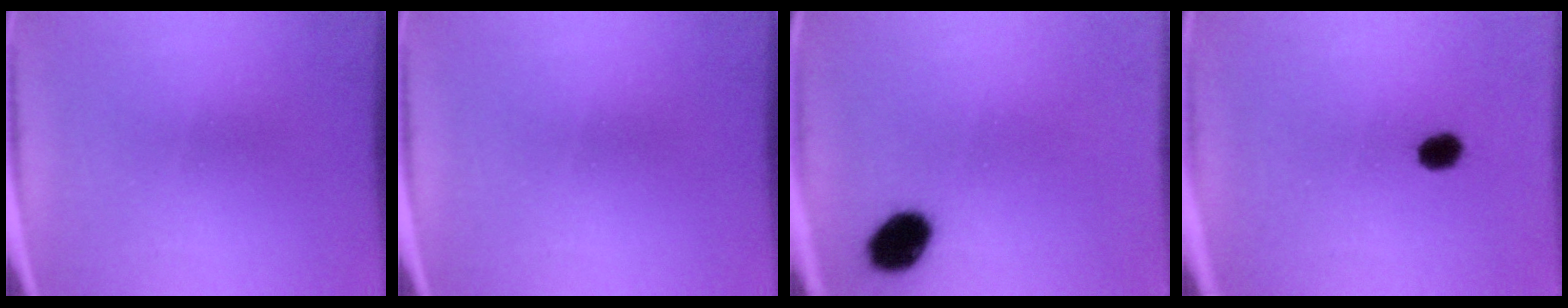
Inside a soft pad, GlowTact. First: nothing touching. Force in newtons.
{"total": 0.0}
{"total": 7.5}
{"total": 3.4}